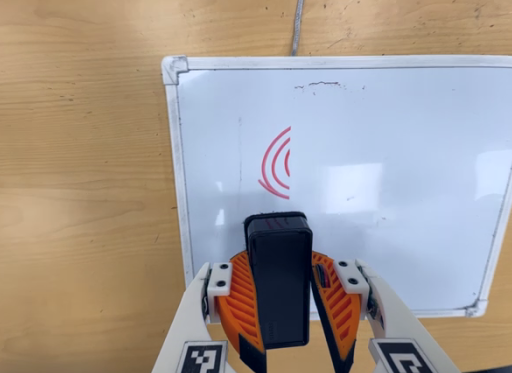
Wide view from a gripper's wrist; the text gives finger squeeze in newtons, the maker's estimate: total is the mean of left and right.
{"total": 11.0, "left": 10.8, "right": 11.2}